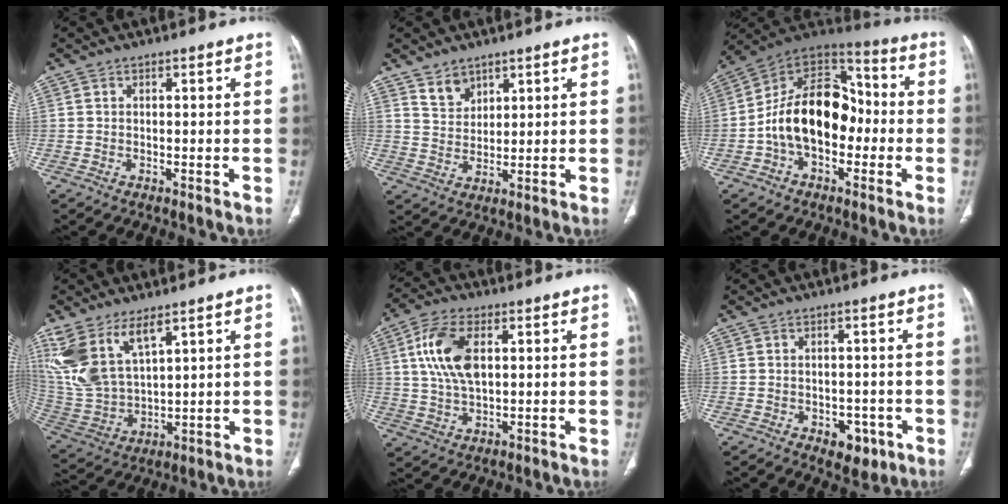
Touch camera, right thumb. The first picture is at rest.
{"total": 4.4, "force": [3.3, 2.7, 1.2], "torque": [-0.003, -0.030, 0.069]}
{"total": 18.3, "force": [-2.7, 11.9, 13.6], "torque": [-0.202, 0.051, -0.052]}
{"total": 14.0, "force": [8.1, 6.2, 9.6], "torque": [-0.204, -0.025, 0.186]}
{"total": 11.2, "force": [2.7, 6.0, 9.1], "torque": [-0.184, 0.002, 0.052]}
{"total": 5.5, "force": [-2.3, 3.6, 3.4], "torque": [-0.023, 0.008, -0.021]}